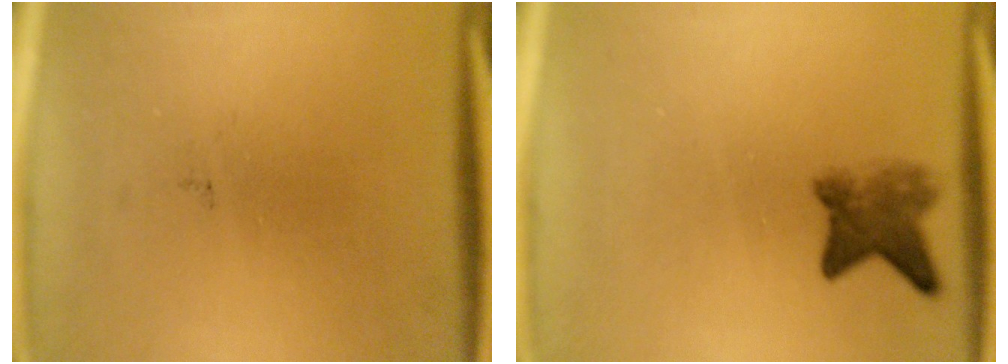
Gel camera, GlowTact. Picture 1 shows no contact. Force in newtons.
{"total": 4.2}